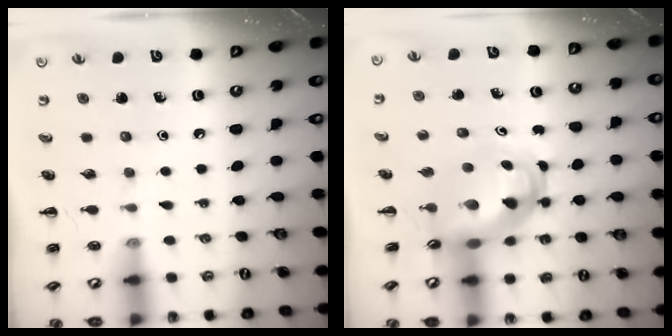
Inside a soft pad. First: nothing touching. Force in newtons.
{"total": 5.1, "press": 4.9, "slide": 1.4}